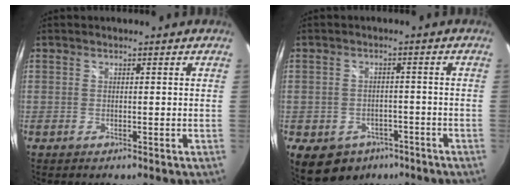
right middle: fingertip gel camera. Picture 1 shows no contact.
{"total": 10.3, "force": [-5.8, 7.5, 4.1], "torque": [-0.099, 0.003, -0.068]}